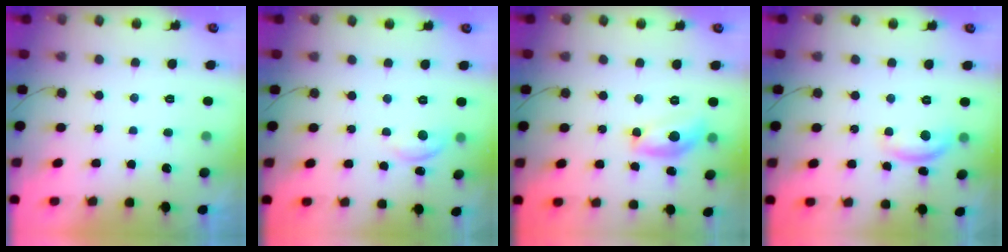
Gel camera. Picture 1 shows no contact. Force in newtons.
{"total": 5.8, "press": 5.7, "slide": 0.6}
{"total": 12.5, "press": 12.5, "slide": 0.5}
{"total": 10.0, "press": 10.0, "slide": 0.6}